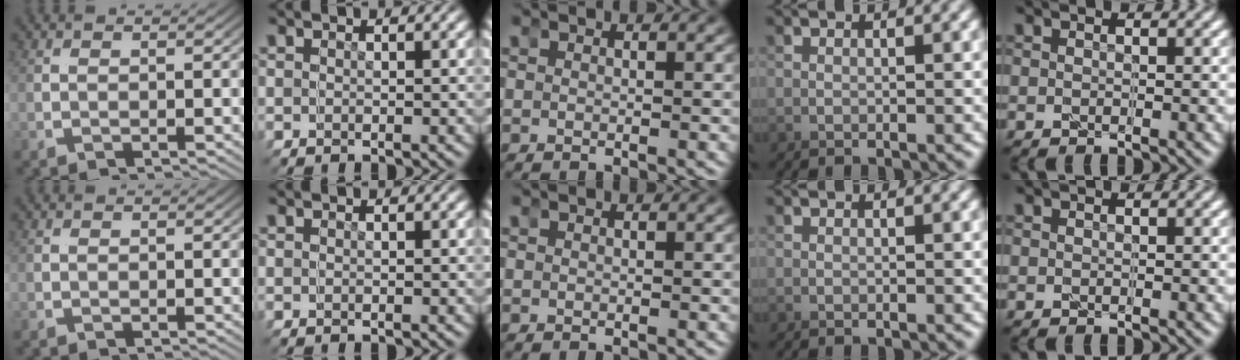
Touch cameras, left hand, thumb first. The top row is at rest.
{}